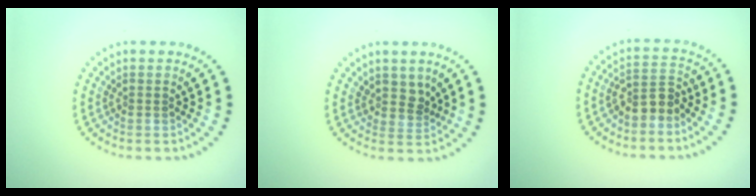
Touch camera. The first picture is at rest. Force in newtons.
{"total": 1.9, "press": 1.5, "slide": 1.2}
{"total": 2.6, "press": 2.4, "slide": 1.2}